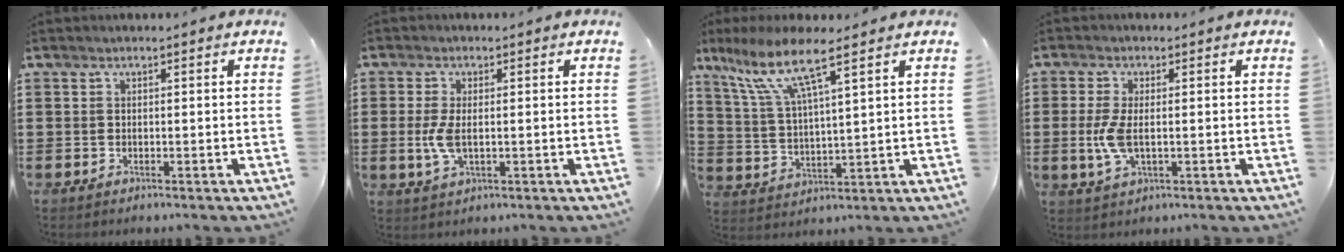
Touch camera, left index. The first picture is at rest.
{"total": 4.2, "force": [-0.2, 1.8, 3.8], "torque": [-0.099, -0.008, -0.011]}
{"total": 9.9, "force": [6.6, 1.2, 7.3], "torque": [-0.160, -0.018, 0.115]}
{"total": 5.0, "force": [-0.4, 2.1, 4.5], "torque": [-0.115, -0.011, -0.015]}